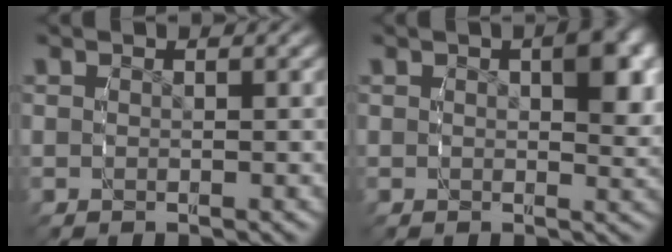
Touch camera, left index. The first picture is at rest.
{"total": 3.2, "force": [0.6, 1.1, 2.9], "torque": [-0.037, -0.008, 0.014]}